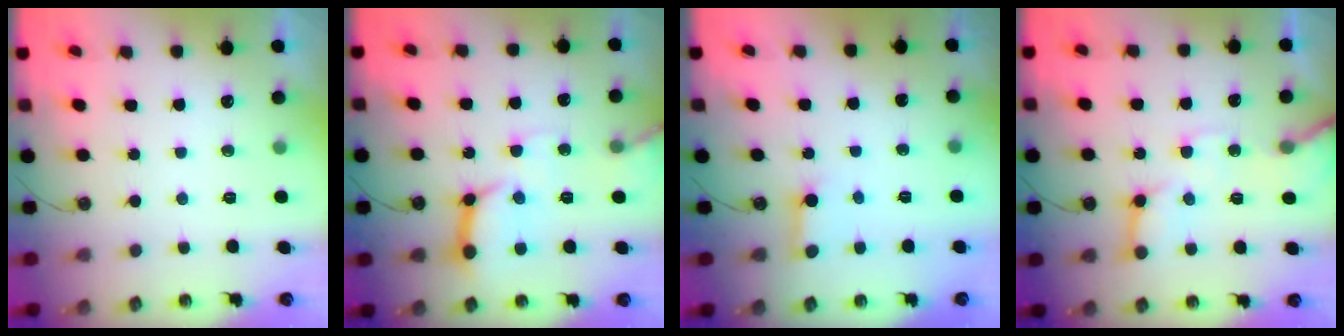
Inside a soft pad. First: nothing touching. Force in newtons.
{"total": 13.6, "press": 13.5, "slide": 1.8}
{"total": 2.8, "press": 2.7, "slide": 0.3}
{"total": 11.8, "press": 11.7, "slide": 1.7}